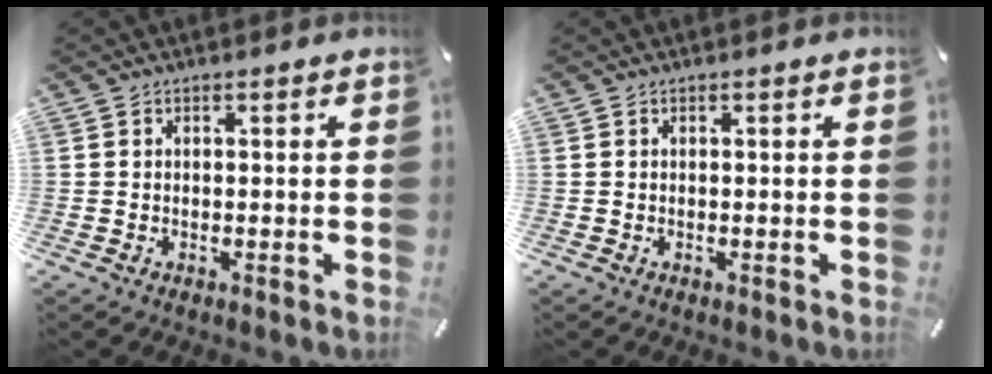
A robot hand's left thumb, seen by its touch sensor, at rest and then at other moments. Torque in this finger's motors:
{"motor_torque": [-0.39, -0.39, 0.00, 0.00, 0.00]}